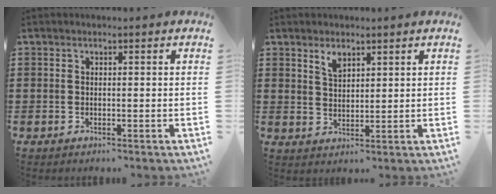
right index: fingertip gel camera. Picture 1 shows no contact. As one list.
[{"total": 2.6, "force": [2.0, 1.2, 1.2], "torque": [-0.029, 0.003, 0.038]}]